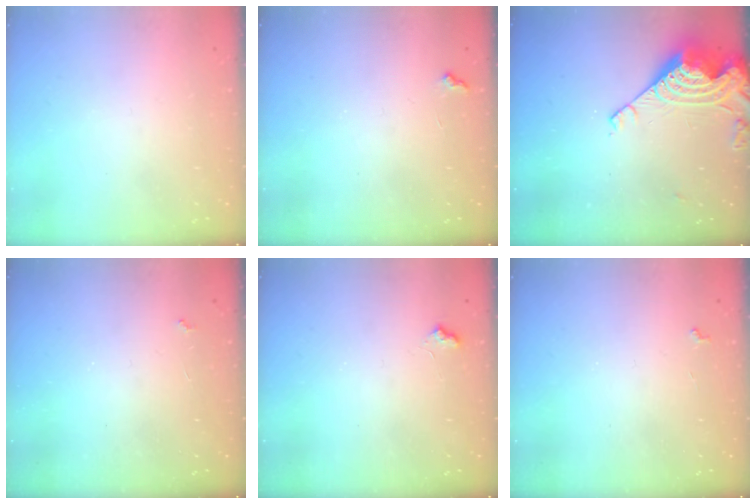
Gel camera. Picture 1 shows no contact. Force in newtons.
{"total": 6.1, "press": 6.1, "slide": 0.7}
{"total": 12.3, "press": 12.3, "slide": 0.9}
{"total": 2.3, "press": 2.3, "slide": 0.4}
{"total": 6.0, "press": 6.0, "slide": 0.8}
{"total": 3.6, "press": 3.5, "slide": 0.5}